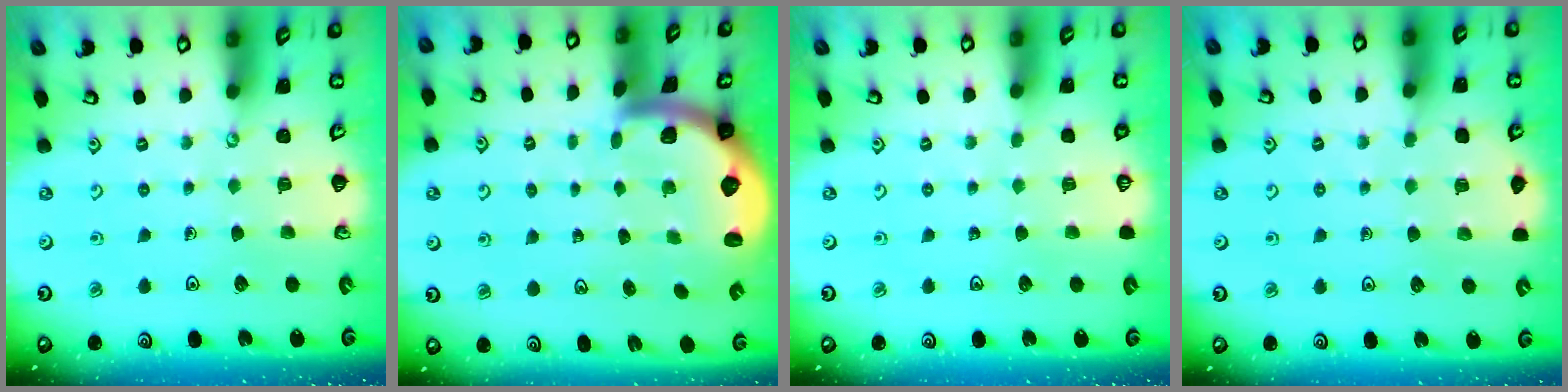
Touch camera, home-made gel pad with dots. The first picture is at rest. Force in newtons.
{"total": 1.4, "press": 1.4, "slide": 0.2}
{"total": 0.0}
{"total": 4.8, "press": 4.3, "slide": 2.2}